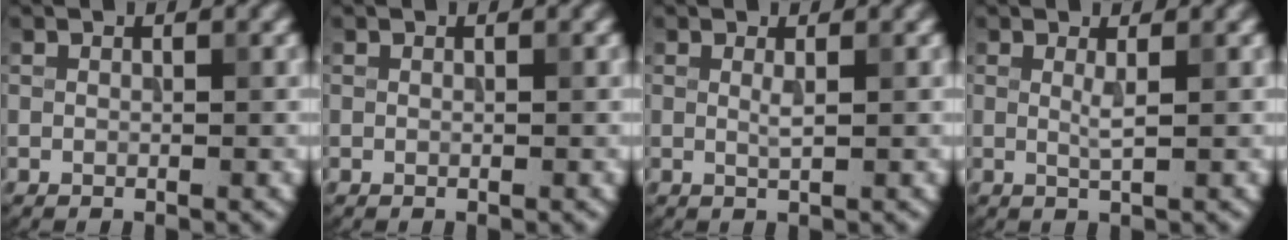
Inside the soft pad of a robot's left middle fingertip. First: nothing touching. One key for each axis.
{"total": 0.0}
{"total": 0.9, "fx": 0.3, "fy": 0.1, "fz": 0.8, "tx": -0.015, "ty": -0.001, "tz": 0.003}
{"total": 1.1, "fx": 0.3, "fy": 0.1, "fz": 1.1, "tx": -0.022, "ty": -0.004, "tz": 0.004}